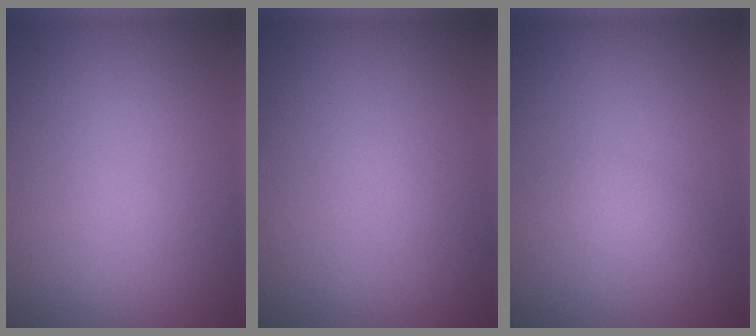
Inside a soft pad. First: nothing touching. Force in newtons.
{"total": 0.0}
{"total": 1.4, "press": 1.4, "slide": 0.0}